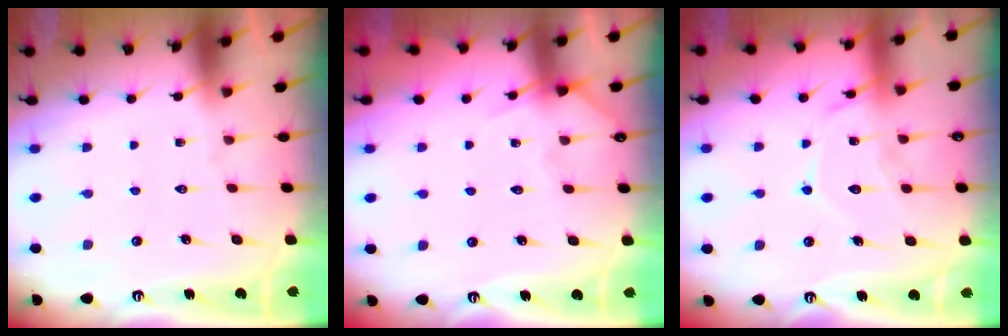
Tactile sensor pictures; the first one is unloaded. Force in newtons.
{"total": 4.1, "press": 4.1, "slide": 0.5}
{"total": 12.9, "press": 12.9, "slide": 1.3}